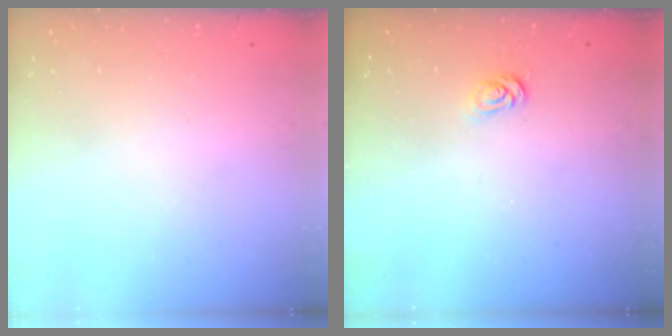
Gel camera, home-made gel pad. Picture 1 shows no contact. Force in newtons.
{"total": 3.2, "press": 3.1, "slide": 0.4}